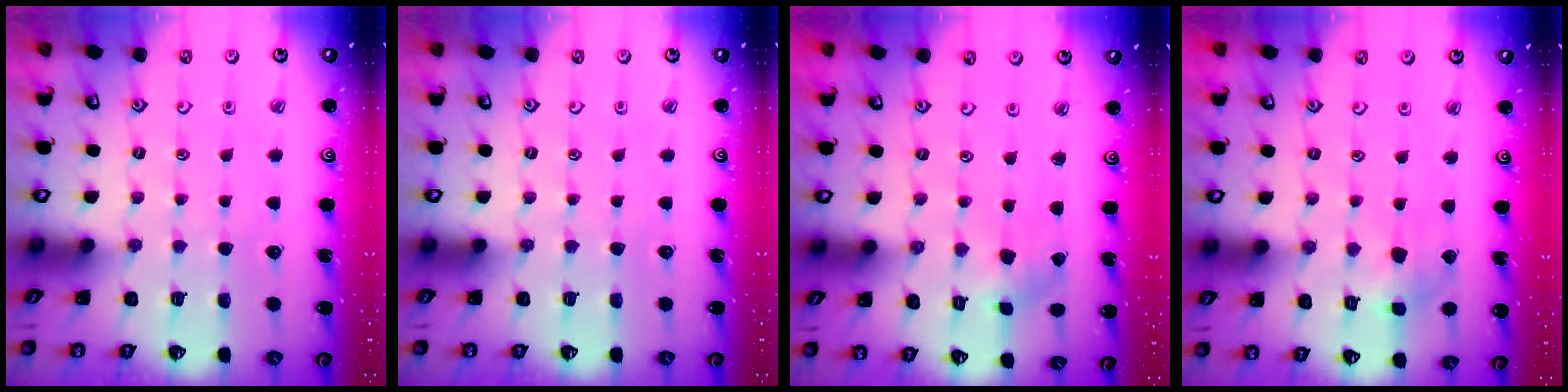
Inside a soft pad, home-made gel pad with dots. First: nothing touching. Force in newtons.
{"total": 0.0}
{"total": 1.2, "press": 1.2, "slide": 0.2}
{"total": 5.5, "press": 5.5, "slide": 0.5}